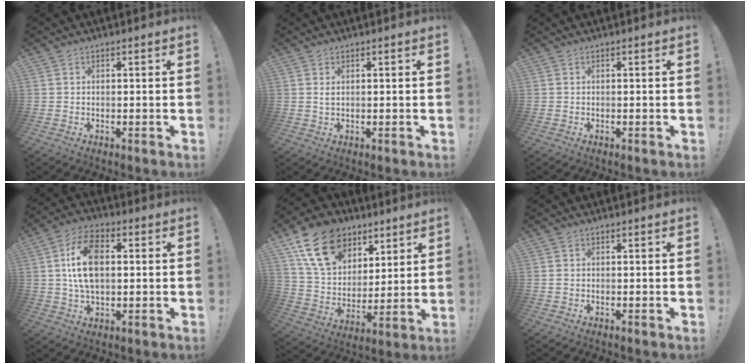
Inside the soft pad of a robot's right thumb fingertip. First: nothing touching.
{"total": 1.2, "force": [0.3, 0.4, 1.1], "torque": [-0.019, 0.001, 0.003]}
{"total": 0.0}
{"total": 13.6, "force": [1.5, 8.2, 10.7], "torque": [-0.191, 0.006, 0.024]}
{"total": 20.0, "force": [10.4, 13.8, 10.2], "torque": [-0.152, -0.045, 0.200]}
{"total": 0.6, "force": [0.0, 0.4, 0.3], "torque": [-0.008, 0.003, 0.000]}